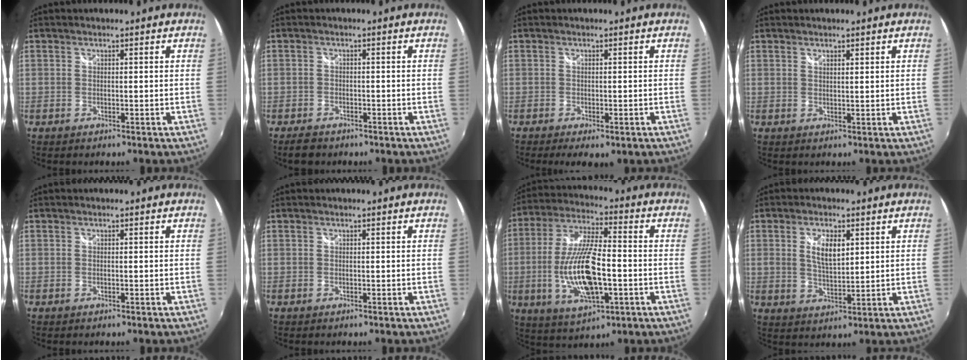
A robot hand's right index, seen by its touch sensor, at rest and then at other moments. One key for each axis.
{"total": 3.6, "fx": -2.8, "fy": 1.9, "fz": 1.2, "tx": -0.036, "ty": -0.005, "tz": -0.047}
{"total": 4.1, "fx": -2.5, "fy": 1.4, "fz": 2.9, "tx": -0.058, "ty": -0.019, "tz": -0.034}
{"total": 1.1, "fx": 0.9, "fy": 0.2, "fz": 0.5, "tx": -0.006, "ty": 0.000, "tz": 0.015}
{"total": 0.0}
{"total": 0.0}
{"total": 16.5, "fx": -3.5, "fy": 5.9, "fz": 15.0, "tx": -0.305, "ty": -0.009, "tz": -0.057}
{"total": 5.9, "fx": 1.8, "fy": 2.7, "fz": 4.9, "tx": -0.090, "ty": 0.000, "tz": 0.035}